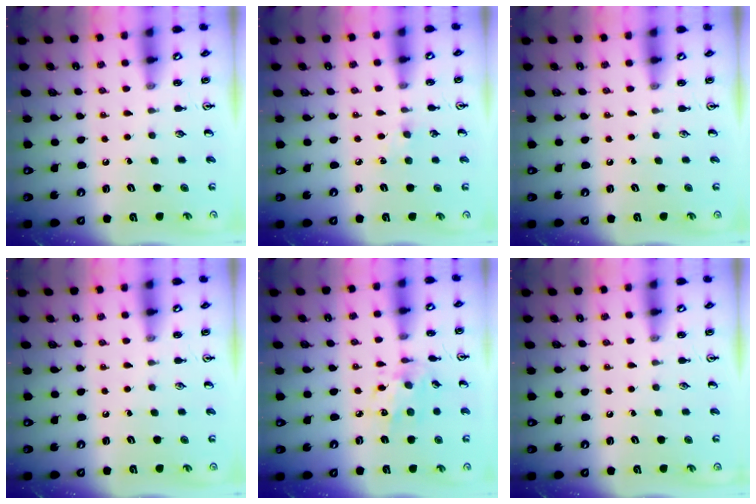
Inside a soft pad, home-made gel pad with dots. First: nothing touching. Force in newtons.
{"total": 4.3, "press": 4.3, "slide": 0.6}
{"total": 0.0}
{"total": 0.0}
{"total": 7.1, "press": 7.1, "slide": 0.6}
{"total": 0.0}